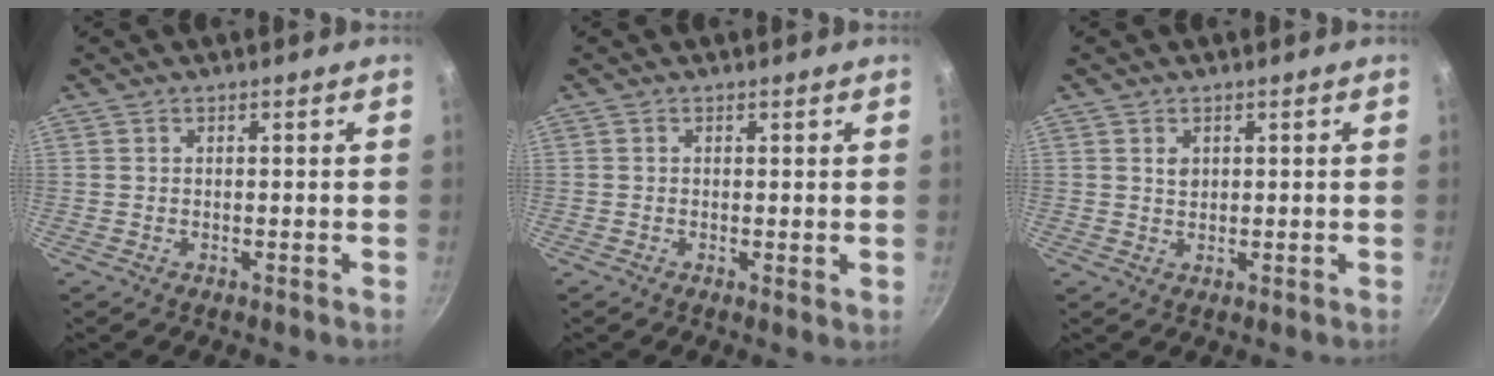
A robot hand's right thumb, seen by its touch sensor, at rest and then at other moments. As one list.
[{"total": 0.7, "force": [0.2, 0.4, 0.6], "torque": [-0.010, -0.002, 0.000]}, {"total": 1.7, "force": [0.6, 1.3, 0.9], "torque": [-0.012, -0.002, 0.010]}]